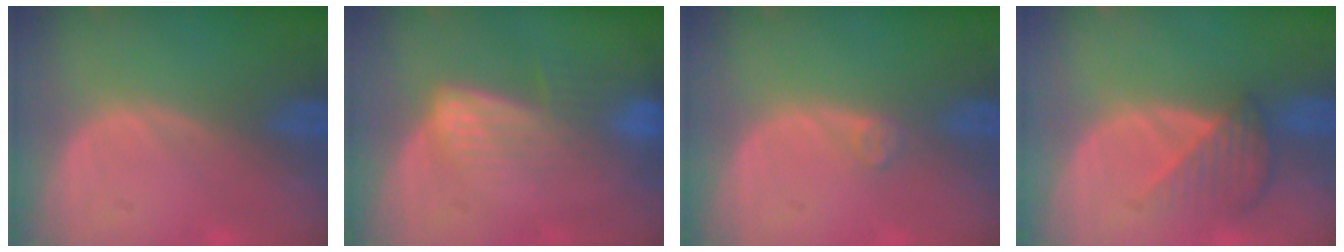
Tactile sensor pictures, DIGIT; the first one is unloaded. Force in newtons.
{"total": 7.1, "press": 6.0, "slide": 3.9}
{"total": 1.2, "press": 1.2, "slide": 0.3}
{"total": 4.5, "press": 4.1, "slide": 1.7}